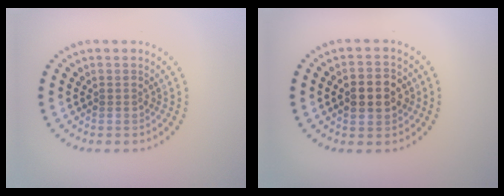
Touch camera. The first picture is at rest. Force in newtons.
{"total": 4.6, "press": 4.6, "slide": 0.3}